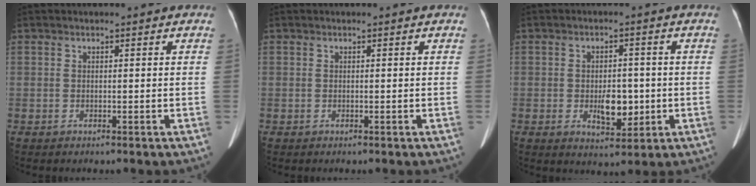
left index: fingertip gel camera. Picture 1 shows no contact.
{"total": 0.0}
{"total": 5.5, "force": [-1.1, 2.9, 4.5], "torque": [-0.074, -0.004, -0.010]}